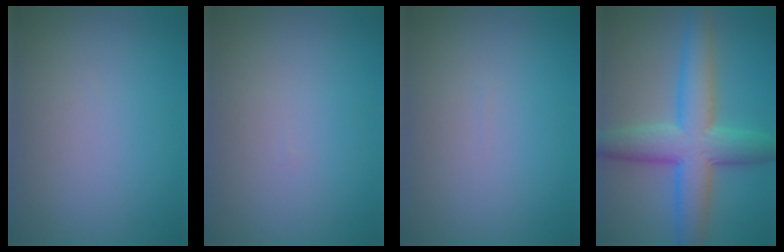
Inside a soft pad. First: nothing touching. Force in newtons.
{"total": 0.0}
{"total": 0.0}
{"total": 7.9, "press": 7.9, "slide": 0.2}